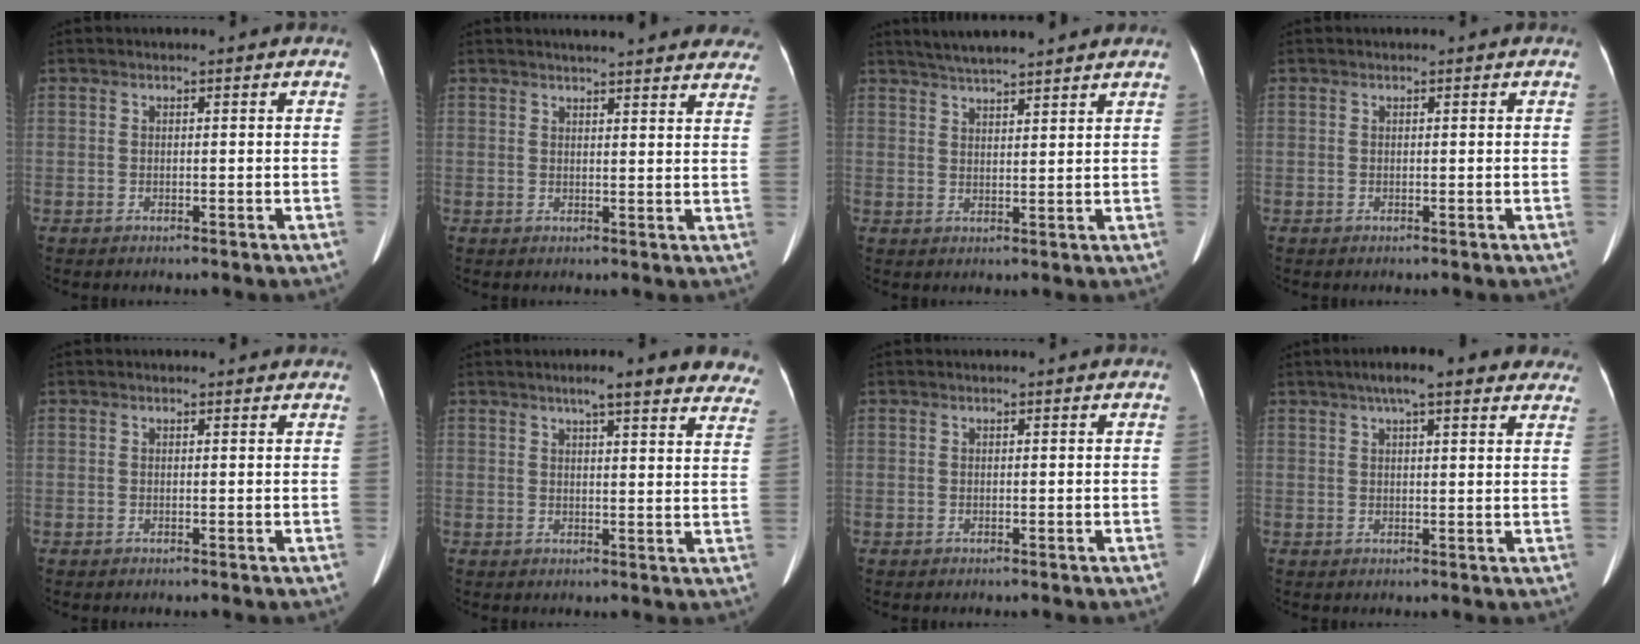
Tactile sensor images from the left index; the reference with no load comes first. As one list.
[{"total": 18.3, "force": [16.7, 2.9, 6.9], "torque": [-0.076, -0.010, 0.184]}, {"total": 8.7, "force": [7.7, 0.5, 3.9], "torque": [-0.065, 0.027, 0.113]}, {"total": 0.0}, {"total": 1.1, "force": [1.1, 0.4, 0.1], "torque": [-0.016, 0.002, 0.006]}, {"total": 14.1, "force": [11.8, 2.2, 7.4], "torque": [-0.071, 0.004, 0.128]}, {"total": 0.0}, {"total": 12.1, "force": [9.2, 2.6, 7.4], "torque": [-0.097, 0.037, 0.118]}]